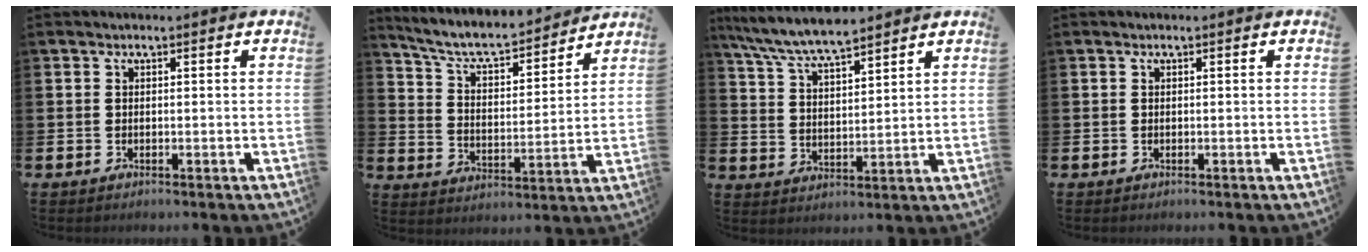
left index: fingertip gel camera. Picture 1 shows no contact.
{"total": 7.1, "force": [6.5, 1.5, 2.5], "torque": [-0.076, -0.053, 0.106]}
{"total": 6.9, "force": [6.6, 0.7, 2.1], "torque": [-0.068, -0.030, 0.118]}
{"total": 0.0}